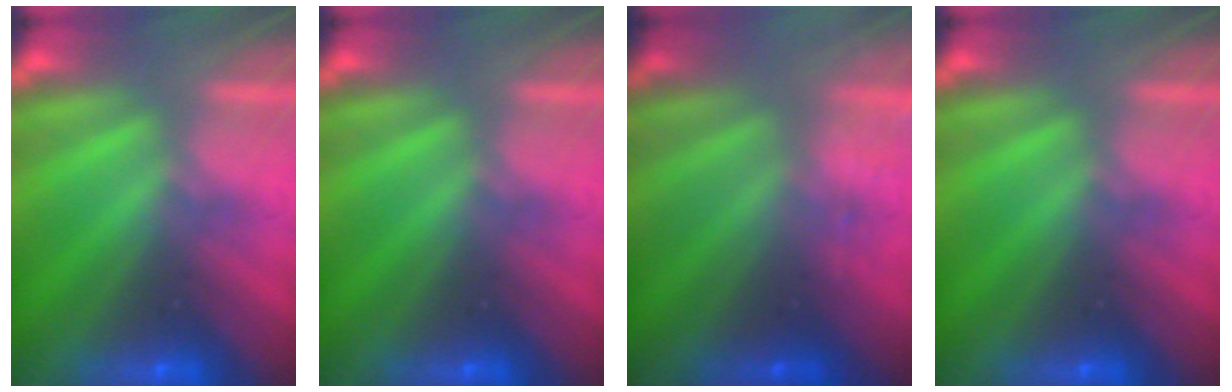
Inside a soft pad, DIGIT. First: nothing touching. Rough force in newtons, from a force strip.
{"total": 0.0}
{"total": 1.6}
{"total": 0.0}